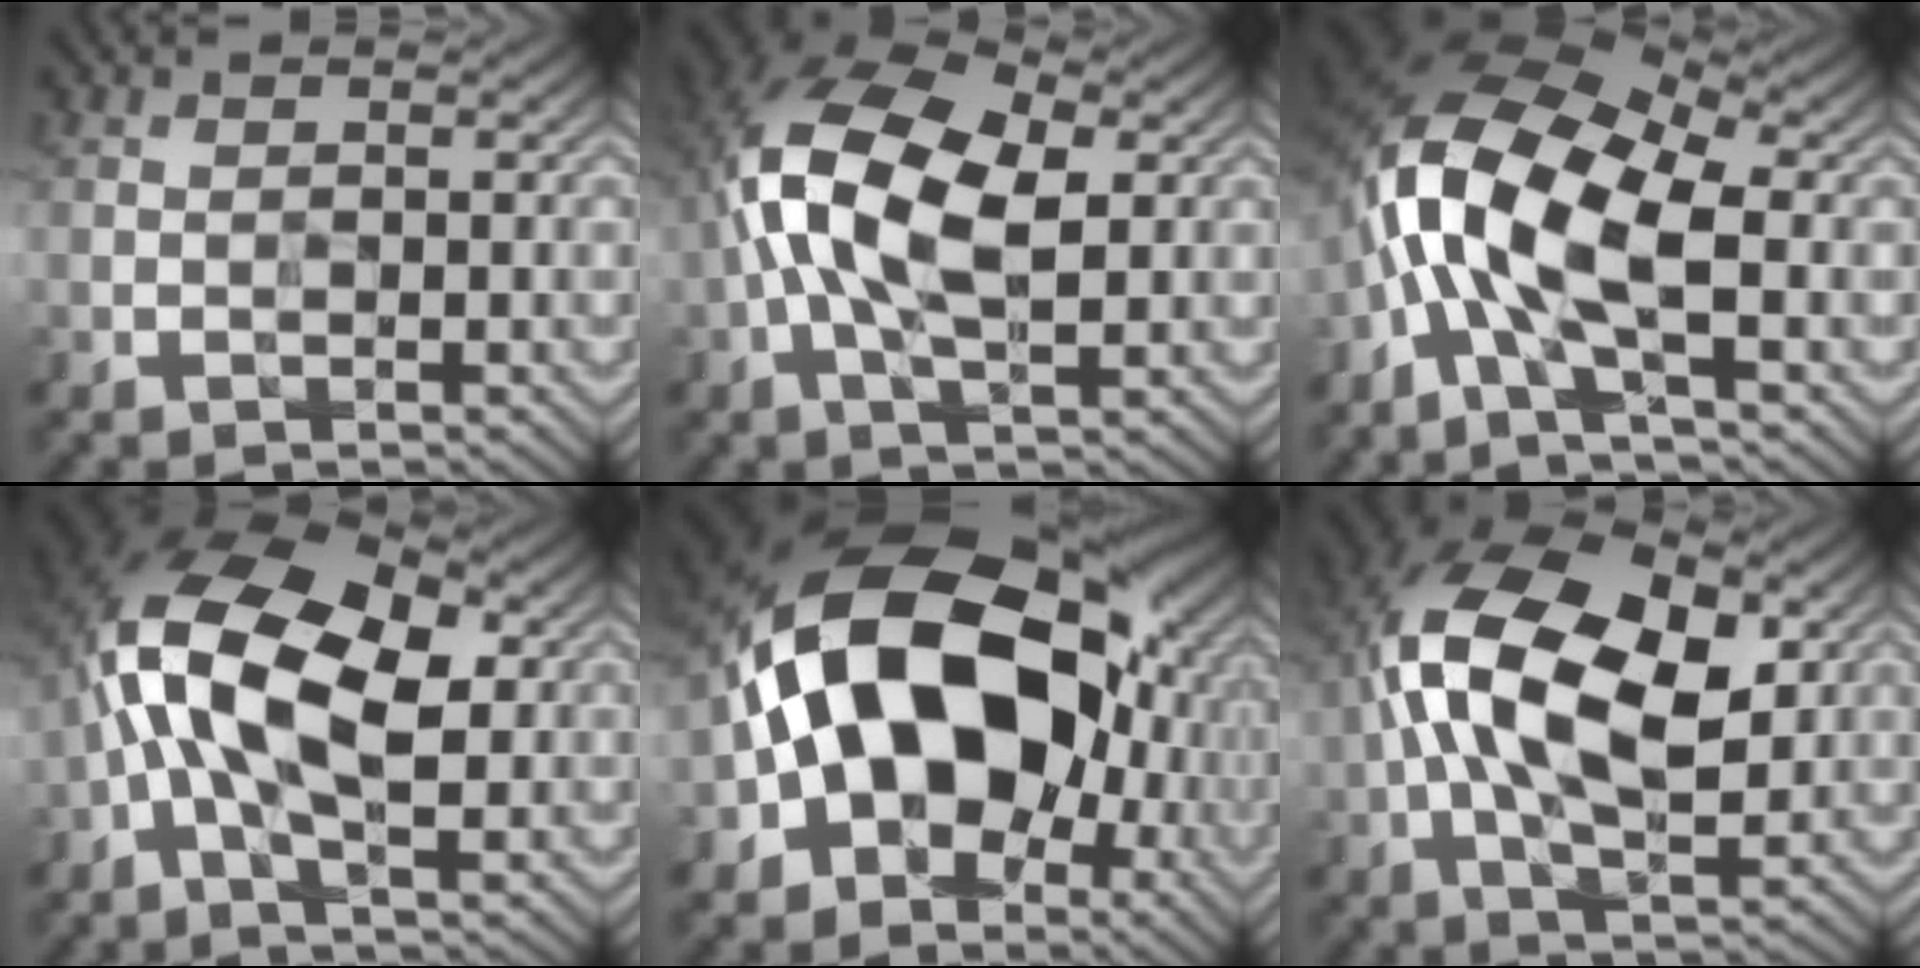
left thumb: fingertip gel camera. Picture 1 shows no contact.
{"total": 12.6, "force": [0.6, 6.5, 10.8], "torque": [-0.242, 0.023, 0.001]}
{"total": 12.1, "force": [-2.5, 4.5, 10.9], "torque": [-0.248, -0.002, -0.063]}
{"total": 14.0, "force": [0.4, 7.1, 12.1], "torque": [-0.256, 0.032, -0.012]}
{"total": 16.5, "force": [-1.7, 11.2, 12.0], "torque": [-0.191, 0.013, -0.042]}
{"total": 14.7, "force": [1.6, 7.9, 12.3], "torque": [-0.255, 0.023, 0.020]}